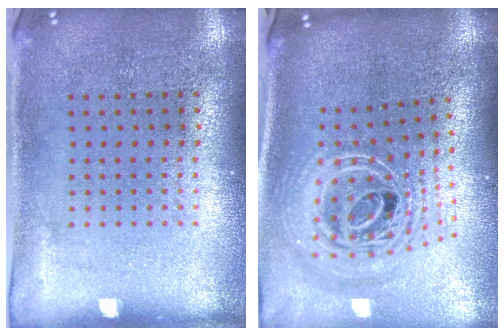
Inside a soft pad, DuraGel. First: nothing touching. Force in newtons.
{"total": 2.8, "press": 2.0, "slide": 2.0}